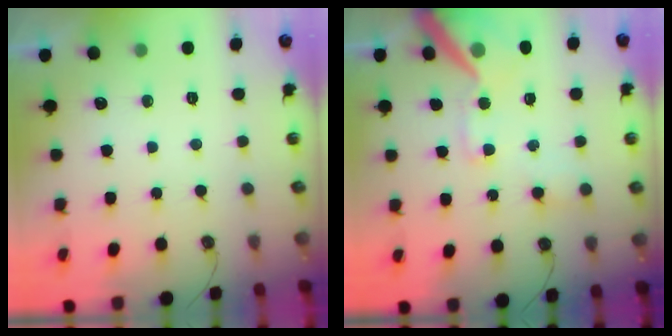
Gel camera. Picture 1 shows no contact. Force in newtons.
{"total": 15.0, "press": 14.9, "slide": 1.9}